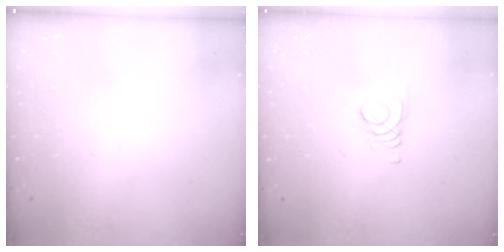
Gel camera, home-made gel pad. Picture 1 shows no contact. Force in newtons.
{"total": 1.6, "press": 1.6, "slide": 0.2}